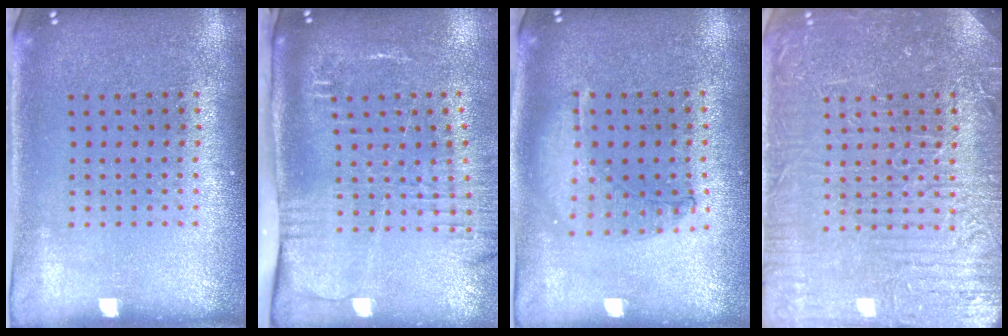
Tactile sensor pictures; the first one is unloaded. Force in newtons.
{"total": 2.7, "press": 2.1, "slide": 1.7}
{"total": 1.0, "press": 1.0, "slide": 0.3}
{"total": 4.7, "press": 4.6, "slide": 0.6}